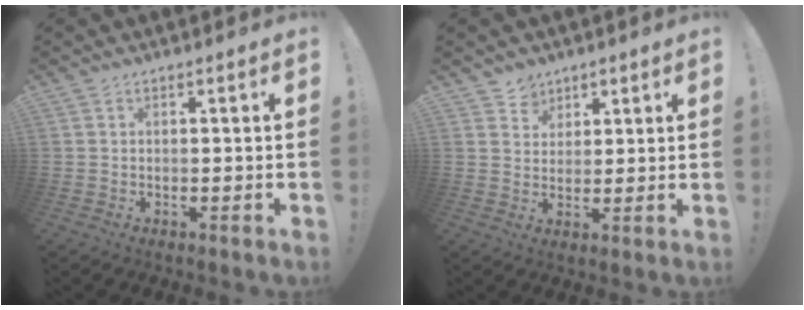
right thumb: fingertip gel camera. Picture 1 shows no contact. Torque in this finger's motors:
{"motor_torque": [0.19, 0.70, -0.29, 0.27, 0.00]}